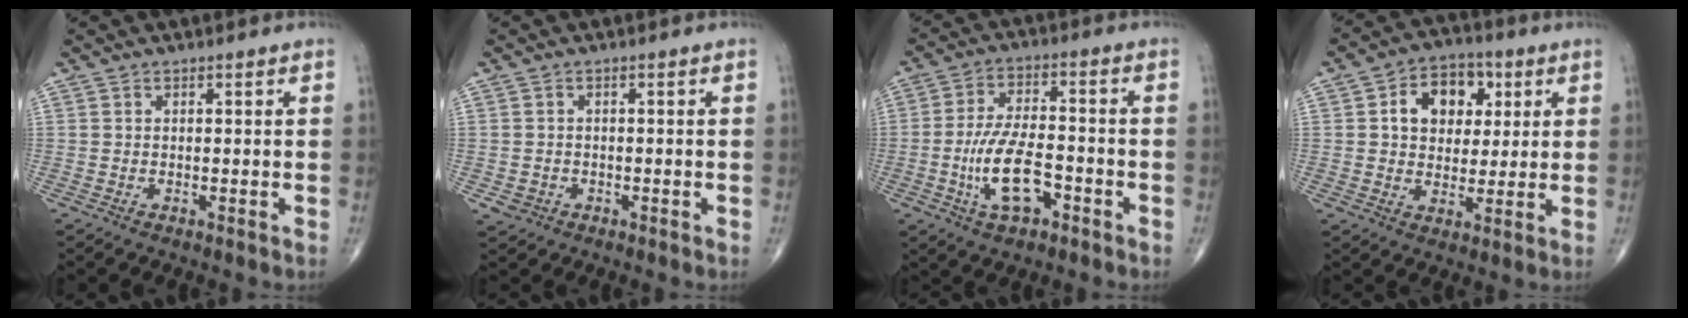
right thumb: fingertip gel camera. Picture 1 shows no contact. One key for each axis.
{"total": 2.2, "fx": -0.7, "fy": 2.0, "fz": 0.5, "tx": -0.002, "ty": 0.005, "tz": -0.008}
{"total": 11.1, "fx": -3.8, "fy": 5.1, "fz": 9.2, "tx": -0.174, "ty": 0.022, "tz": -0.068}
{"total": 11.3, "fx": 3.1, "fy": 8.4, "fz": 7.0, "tx": -0.066, "ty": 0.002, "tz": 0.045}